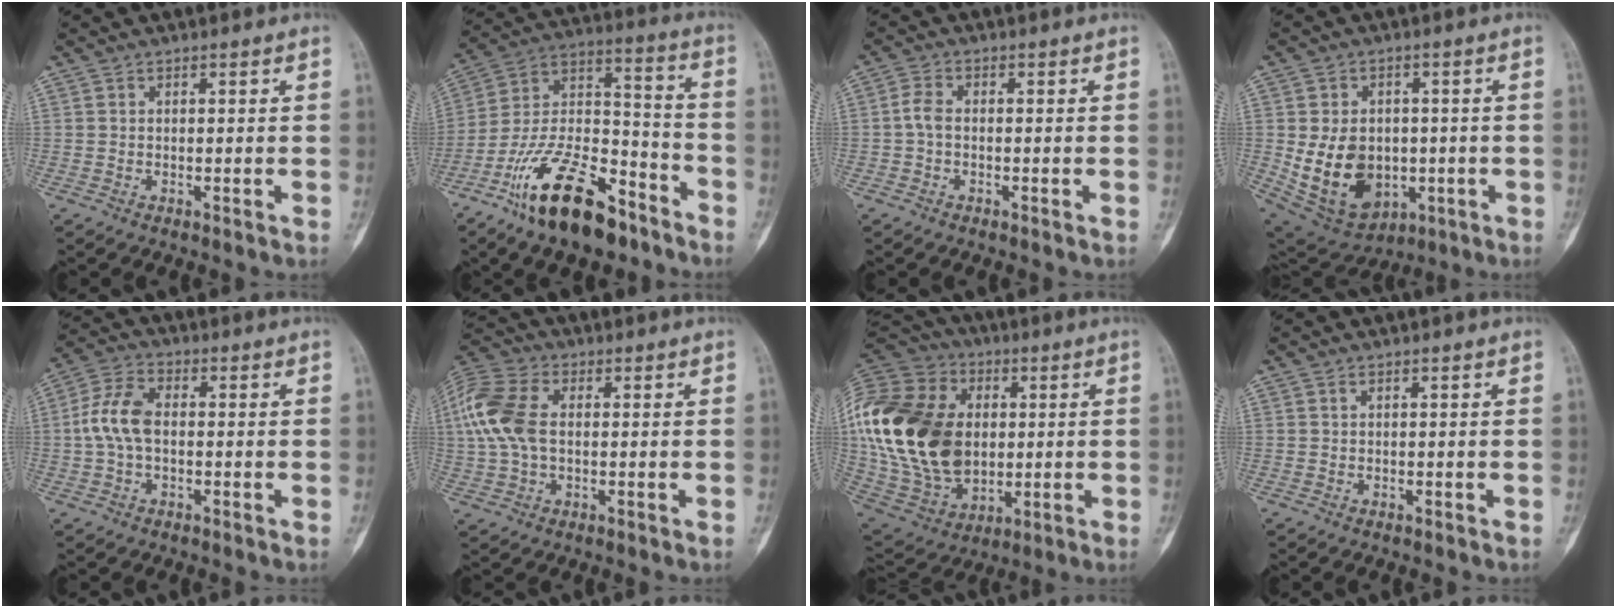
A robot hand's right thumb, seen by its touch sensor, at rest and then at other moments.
{"total": 20.8, "force": [-13.4, 9.2, 13.0], "torque": [-0.230, 0.089, -0.240]}
{"total": 2.6, "force": [-0.5, 1.6, 2.0], "torque": [-0.039, 0.009, -0.018]}
{"total": 14.6, "force": [-1.7, 11.0, 9.5], "torque": [-0.136, 0.004, 0.003]}
{"total": 7.9, "force": [-0.3, 4.5, 6.5], "torque": [-0.139, 0.022, -0.014]}
{"total": 12.6, "force": [1.1, 7.9, 9.7], "torque": [-0.219, 0.022, 0.016]}
{"total": 30.0, "force": [2.1, 21.4, 20.9], "torque": [-0.427, 0.003, 0.049]}
{"total": 0.0}